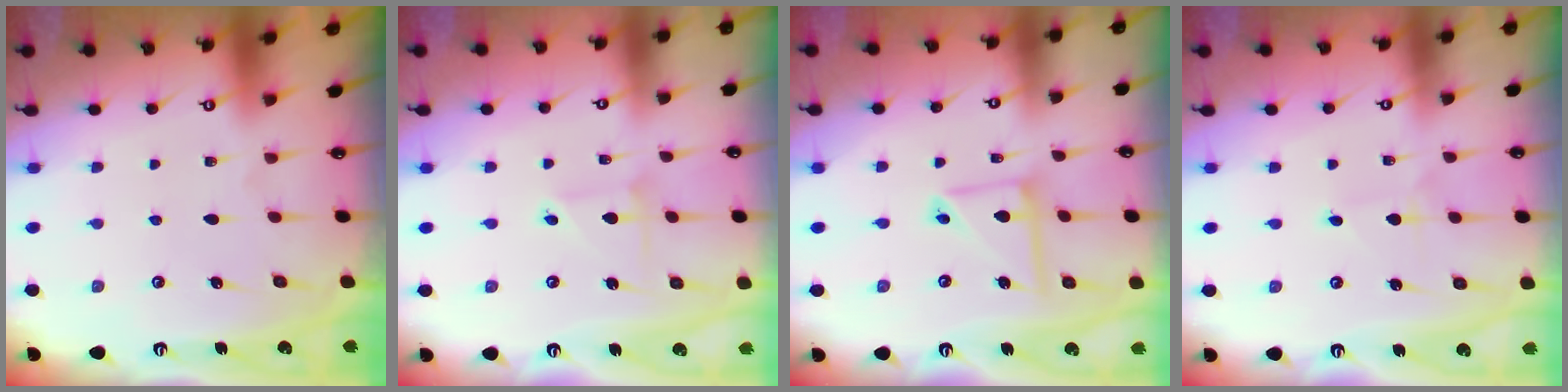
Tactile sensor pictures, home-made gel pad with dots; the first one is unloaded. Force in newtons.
{"total": 2.4, "press": 2.4, "slide": 0.2}
{"total": 8.9, "press": 8.9, "slide": 0.7}
{"total": 1.3, "press": 1.3, "slide": 0.1}